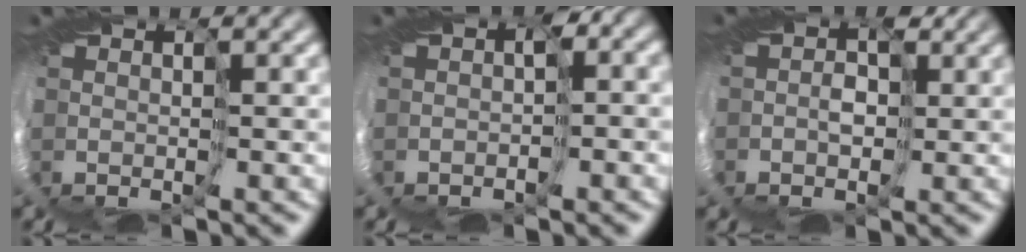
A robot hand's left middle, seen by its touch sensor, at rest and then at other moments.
{"total": 4.3, "force": [-0.4, 3.1, 2.9], "torque": [-0.038, -0.005, 0.006]}
{"total": 1.8, "force": [-0.2, 1.6, 0.8], "torque": [-0.011, 0.001, -0.001]}